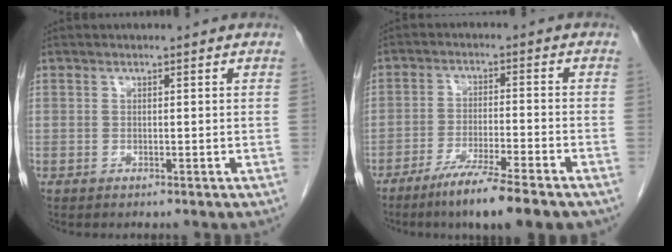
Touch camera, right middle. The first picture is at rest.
{"total": 9.7, "force": [-7.1, 0.0, 6.6], "torque": [-0.110, -0.026, -0.116]}